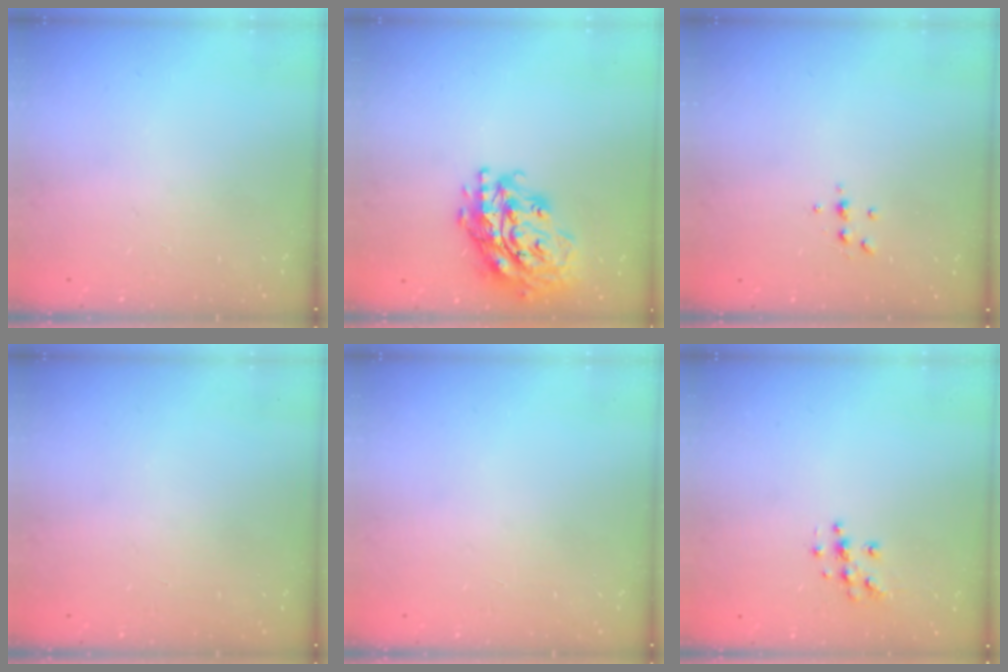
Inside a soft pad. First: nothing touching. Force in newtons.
{"total": 21.0, "press": 20.9, "slide": 2.7}
{"total": 3.9, "press": 3.9, "slide": 0.6}
{"total": 0.0}
{"total": 0.0}
{"total": 5.0, "press": 4.7, "slide": 1.6}